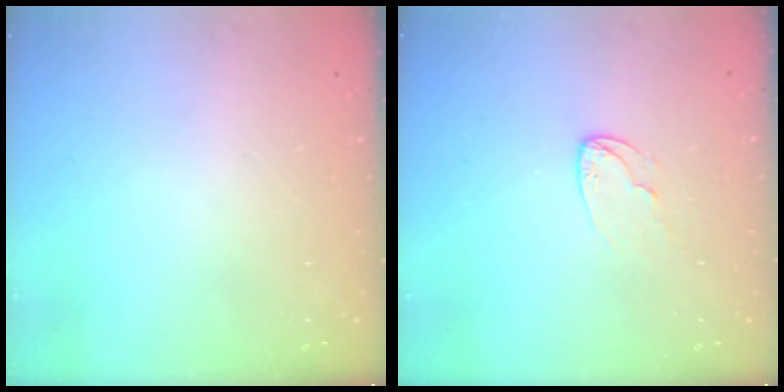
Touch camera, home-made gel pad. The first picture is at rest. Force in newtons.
{"total": 6.0, "press": 6.0, "slide": 0.4}